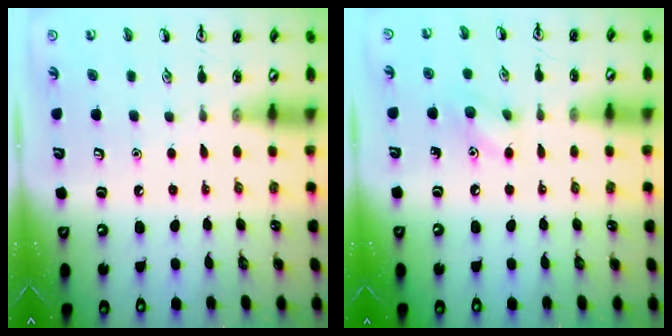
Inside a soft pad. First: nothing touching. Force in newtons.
{"total": 6.3, "press": 6.2, "slide": 0.9}